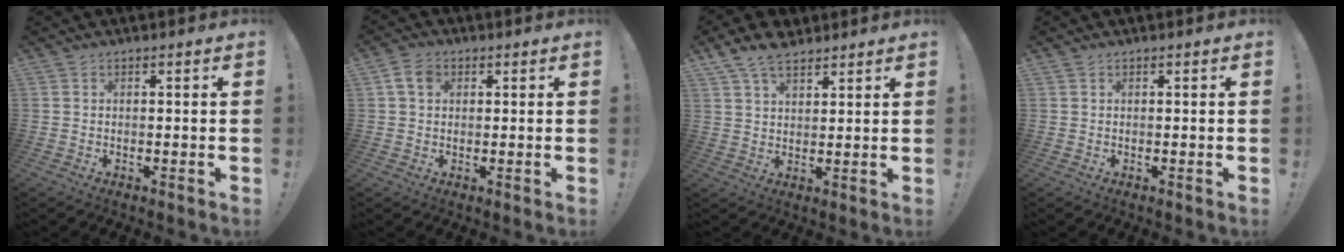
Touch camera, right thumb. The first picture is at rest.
{"total": 5.0, "force": [1.6, 3.6, 3.2], "torque": [-0.056, 0.008, 0.034]}
{"total": 7.8, "force": [5.7, 3.8, 3.7], "torque": [-0.068, -0.022, 0.109]}
{"total": 0.0}